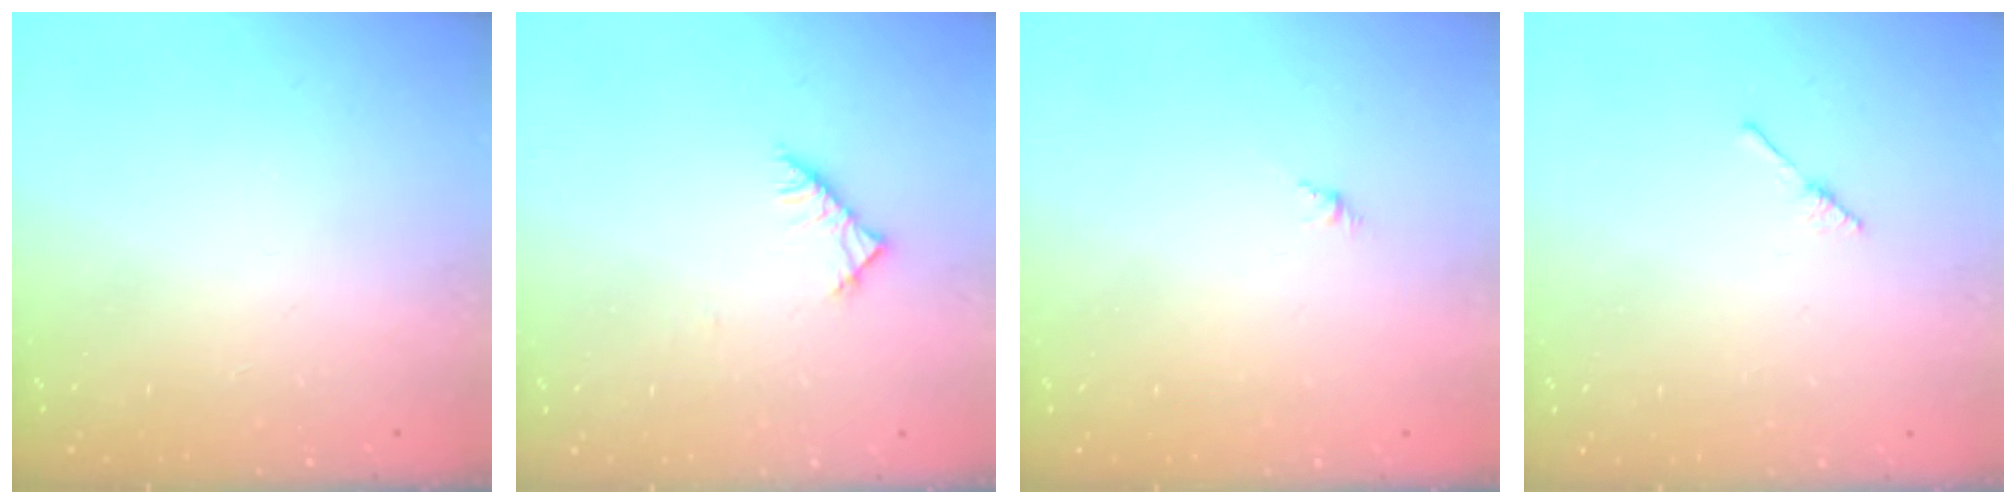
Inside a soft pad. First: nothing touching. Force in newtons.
{"total": 4.5, "press": 4.5, "slide": 0.9}
{"total": 1.6, "press": 1.5, "slide": 0.5}
{"total": 2.0, "press": 2.0, "slide": 0.2}